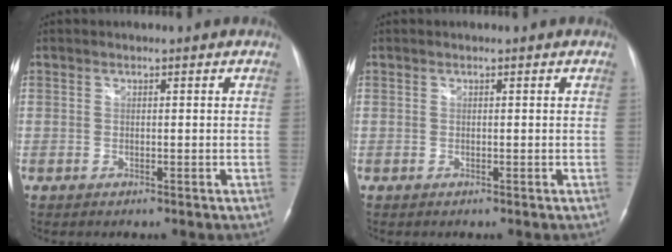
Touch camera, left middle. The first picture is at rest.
{"total": 0.0}